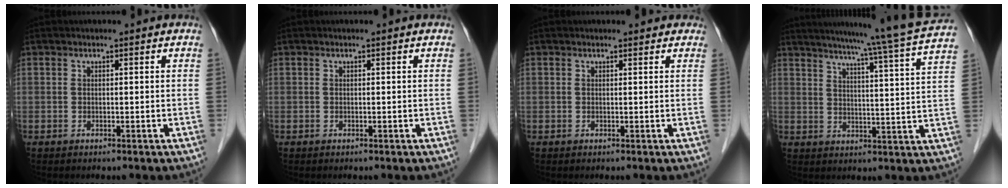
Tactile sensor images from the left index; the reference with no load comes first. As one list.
[{"total": 0.0}, {"total": 2.1, "force": [1.8, 1.0, 0.5], "torque": [-0.005, 0.009, 0.011]}, {"total": 19.4, "force": [16.5, -2.0, 10.0], "torque": [-0.160, -0.032, 0.201]}]